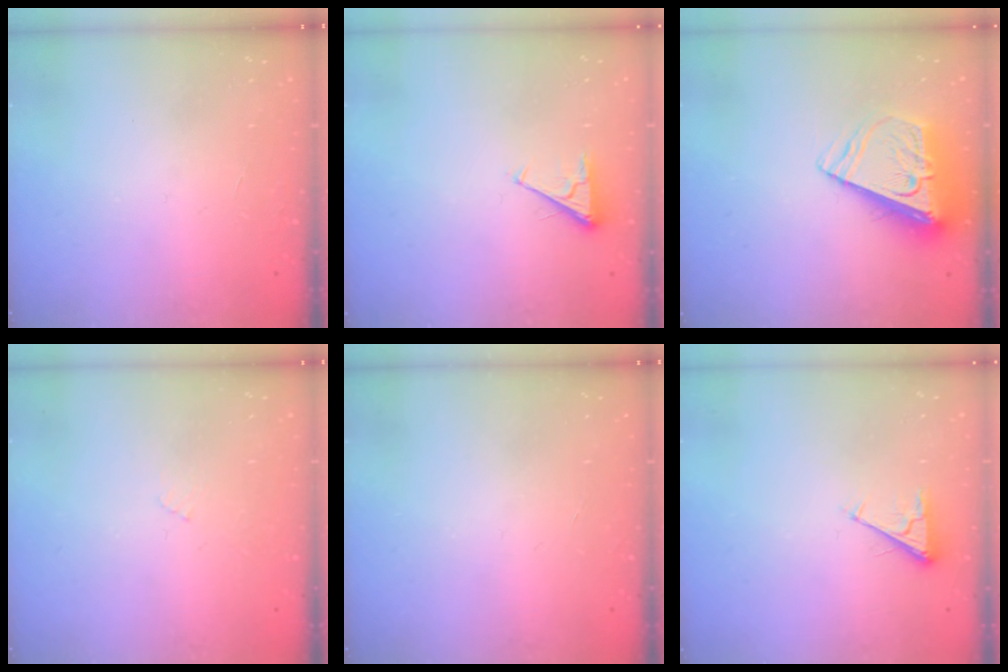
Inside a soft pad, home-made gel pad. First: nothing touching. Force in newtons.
{"total": 3.4, "press": 3.4, "slide": 0.7}
{"total": 9.9, "press": 9.9, "slide": 1.3}
{"total": 3.9, "press": 3.9, "slide": 0.5}
{"total": 0.0}
{"total": 2.8, "press": 2.8, "slide": 0.4}